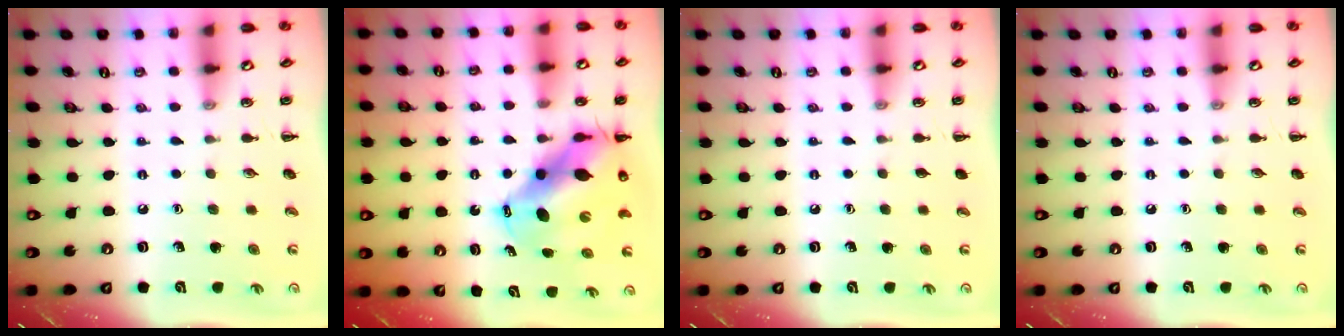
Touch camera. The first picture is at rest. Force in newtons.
{"total": 13.5, "press": 13.0, "slide": 3.6}
{"total": 0.0}
{"total": 0.0}